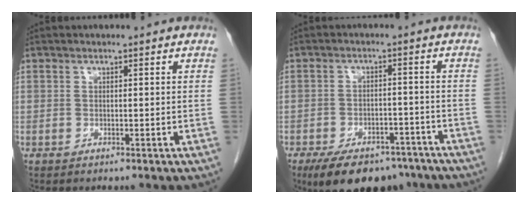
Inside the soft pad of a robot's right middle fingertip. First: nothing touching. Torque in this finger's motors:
{"motor_torque": [1.25, -0.89, 0.18, 0.08]}